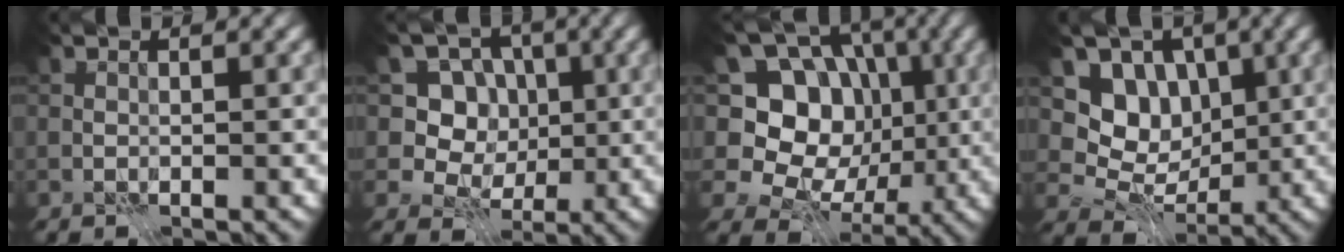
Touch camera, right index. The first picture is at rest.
{"total": 6.6, "force": [1.1, 5.8, 2.9], "torque": [-0.036, 0.005, 0.001]}
{"total": 11.8, "force": [0.9, 10.1, 5.9], "torque": [-0.109, 0.033, -0.021]}
{"total": 6.6, "force": [1.7, 5.2, 3.6], "torque": [-0.050, -0.007, 0.008]}